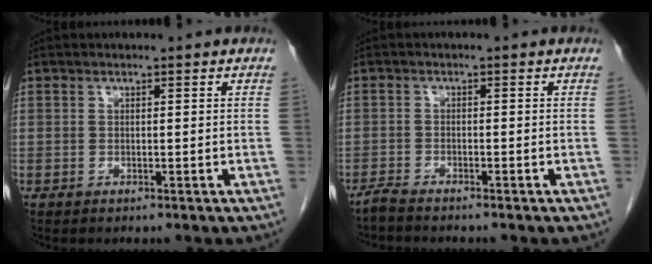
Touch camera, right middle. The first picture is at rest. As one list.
[{"total": 3.0, "force": [-2.8, 0.3, 1.2], "torque": [-0.023, -0.004, -0.041]}]